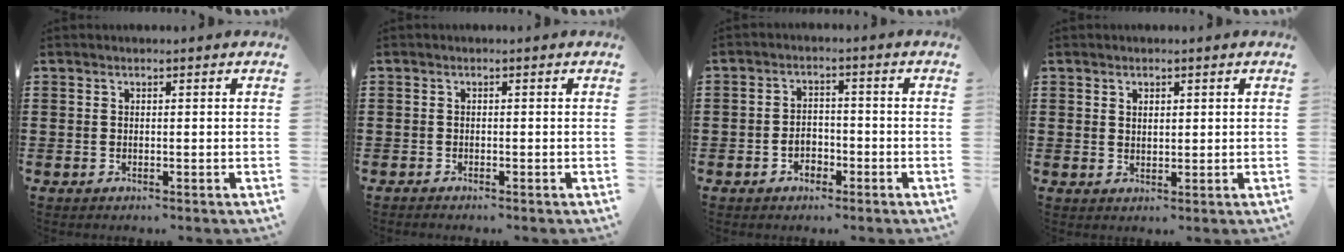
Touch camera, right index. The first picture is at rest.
{"total": 0.6, "force": [-0.6, 0.2, 0.0], "torque": [0.000, 0.001, -0.012]}
{"total": 2.9, "force": [-1.4, 2.0, 1.7], "torque": [-0.037, 0.001, -0.028]}
{"total": 1.4, "force": [1.0, 0.8, 0.5], "torque": [-0.011, 0.005, 0.018]}